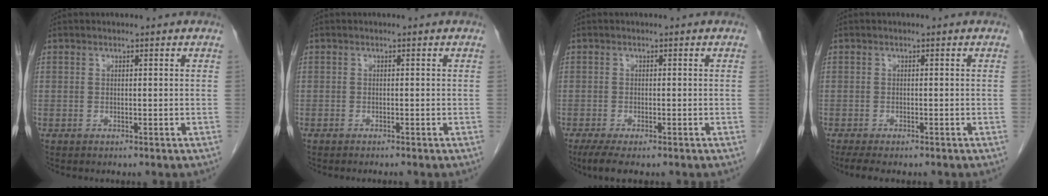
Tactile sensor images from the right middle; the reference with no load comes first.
{"total": 0.8, "force": [-0.7, -0.1, 0.3], "torque": [-0.008, -0.002, -0.012]}
{"total": 4.7, "force": [-3.3, 1.1, 3.1], "torque": [-0.055, -0.014, -0.051]}
{"total": 4.8, "force": [-3.8, 1.2, 2.6], "torque": [-0.040, -0.013, -0.056]}